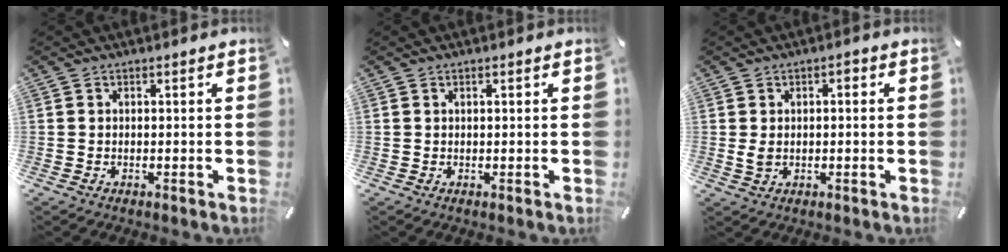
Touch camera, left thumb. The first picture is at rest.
{"total": 0.5, "force": [0.2, 0.0, 0.5], "torque": [-0.009, 0.000, 0.003]}
{"total": 3.2, "force": [0.0, 2.1, 2.4], "torque": [-0.037, 0.003, -0.001]}